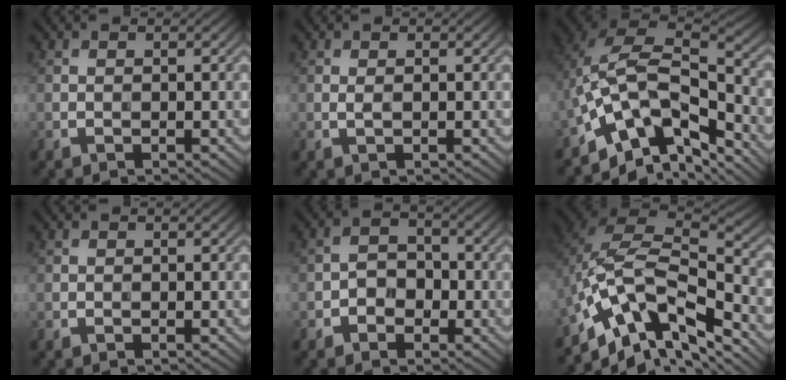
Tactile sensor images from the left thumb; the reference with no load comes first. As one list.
[{"total": 0.7, "force": [0.1, 0.2, 0.7], "torque": [-0.018, 0.000, 0.001]}, {"total": 13.5, "force": [-7.0, 7.2, 9.1], "torque": [-0.187, 0.005, -0.124]}, {"total": 0.0}, {"total": 3.0, "force": [-1.4, 2.2, 1.5], "torque": [-0.021, 0.009, -0.029]}, {"total": 13.7, "force": [-7.0, 6.2, 10.0], "torque": [-0.210, 0.008, -0.131]}]